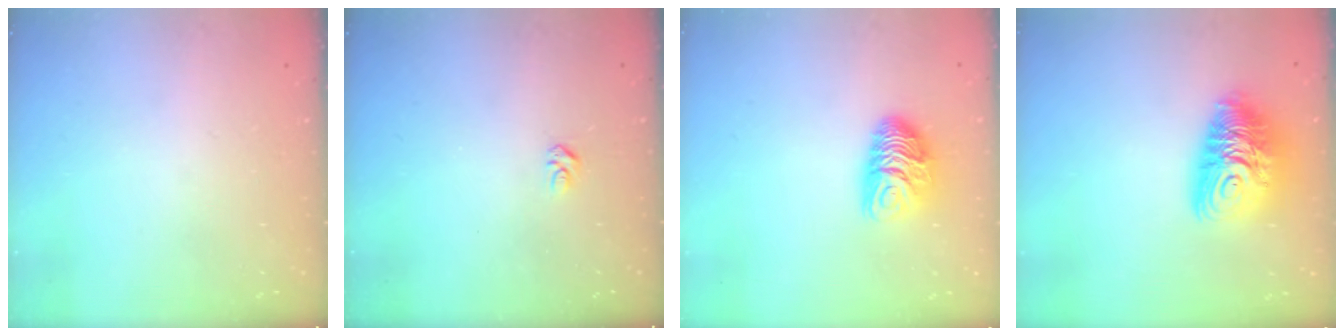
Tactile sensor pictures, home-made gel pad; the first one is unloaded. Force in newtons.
{"total": 2.8, "press": 2.8, "slide": 0.4}
{"total": 8.8, "press": 8.8, "slide": 0.3}
{"total": 12.6, "press": 12.6, "slide": 1.2}